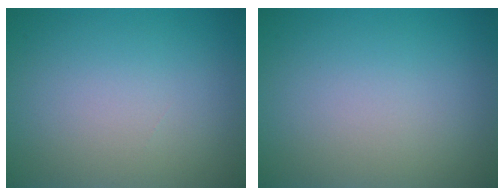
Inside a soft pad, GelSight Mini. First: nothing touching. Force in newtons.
{"total": 0.0}